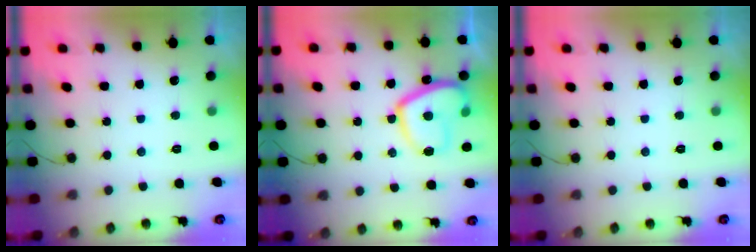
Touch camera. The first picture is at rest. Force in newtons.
{"total": 13.8, "press": 13.8, "slide": 1.5}
{"total": 0.0}